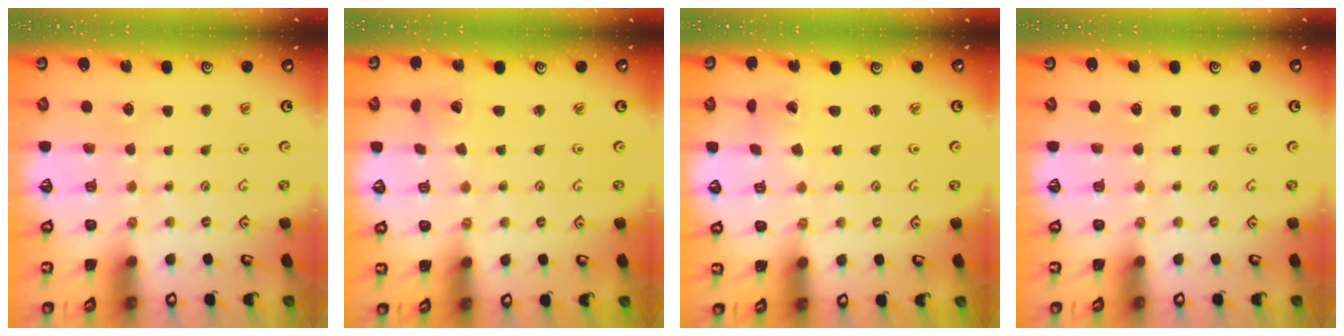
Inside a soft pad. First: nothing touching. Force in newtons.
{"total": 2.7, "press": 2.7, "slide": 0.0}
{"total": 1.6, "press": 1.5, "slide": 0.3}
{"total": 0.0}